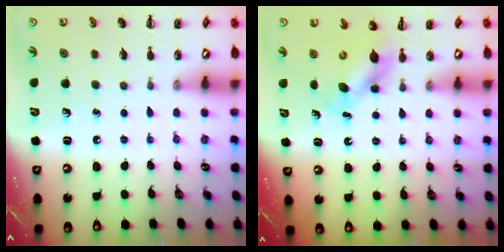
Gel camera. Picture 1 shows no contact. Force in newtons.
{"total": 5.6, "press": 5.6, "slide": 0.6}